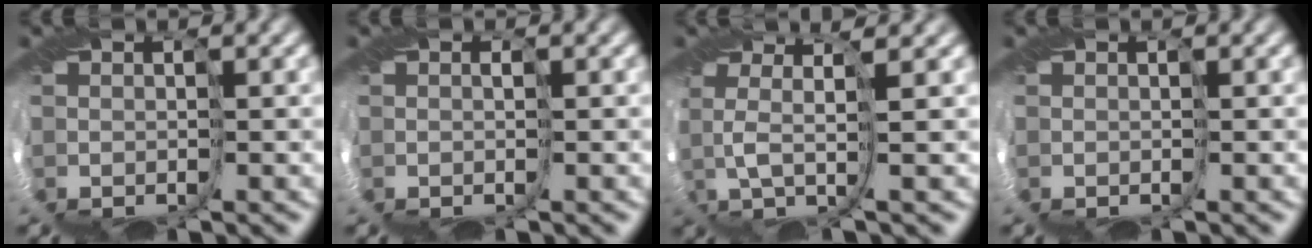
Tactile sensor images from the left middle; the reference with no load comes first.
{"total": 0.0}
{"total": 2.4, "force": [0.3, -0.6, 2.3], "torque": [-0.057, 0.011, 0.000]}
{"total": 0.0}